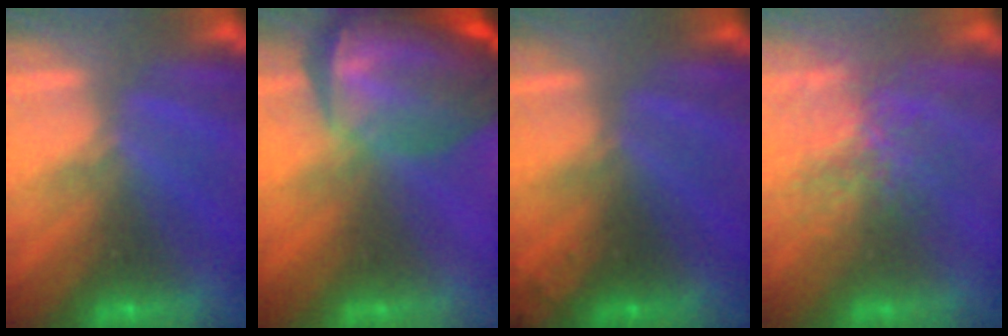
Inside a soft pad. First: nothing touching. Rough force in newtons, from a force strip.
{"total": 7.2}
{"total": 2.3}
{"total": 3.8}